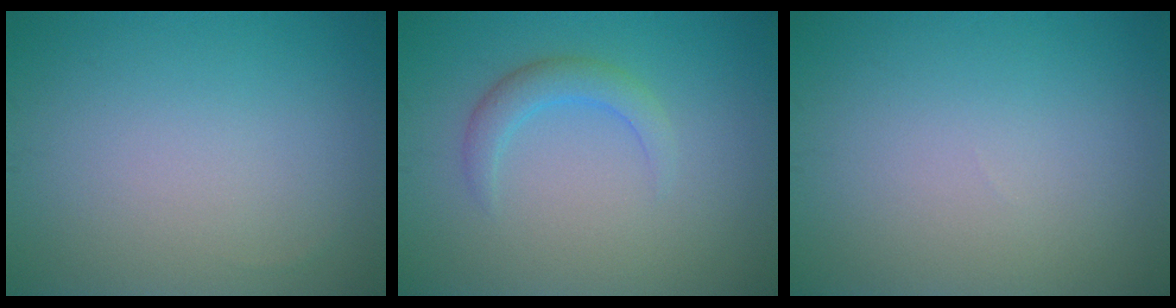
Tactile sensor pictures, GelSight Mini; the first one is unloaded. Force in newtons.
{"total": 2.3, "press": 2.3, "slide": 0.1}
{"total": 0.0}